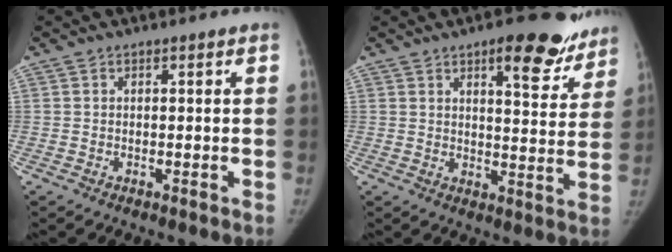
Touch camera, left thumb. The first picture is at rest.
{"total": 13.0, "force": [8.7, 4.8, 8.4], "torque": [-0.059, -0.048, 0.110]}